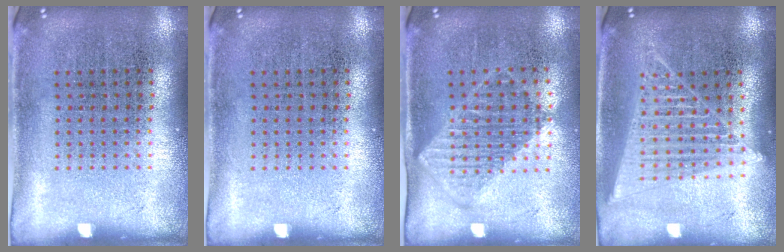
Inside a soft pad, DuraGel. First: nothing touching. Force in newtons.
{"total": 0.0}
{"total": 1.2, "press": 1.1, "slide": 0.5}
{"total": 1.9, "press": 1.7, "slide": 0.8}